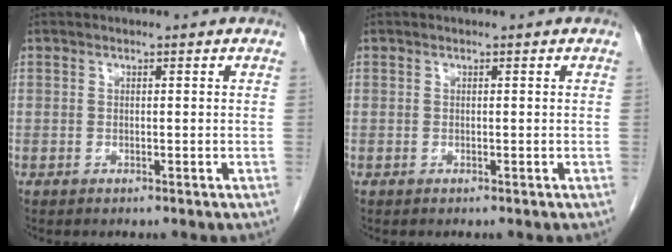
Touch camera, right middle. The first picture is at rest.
{"total": 0.0}